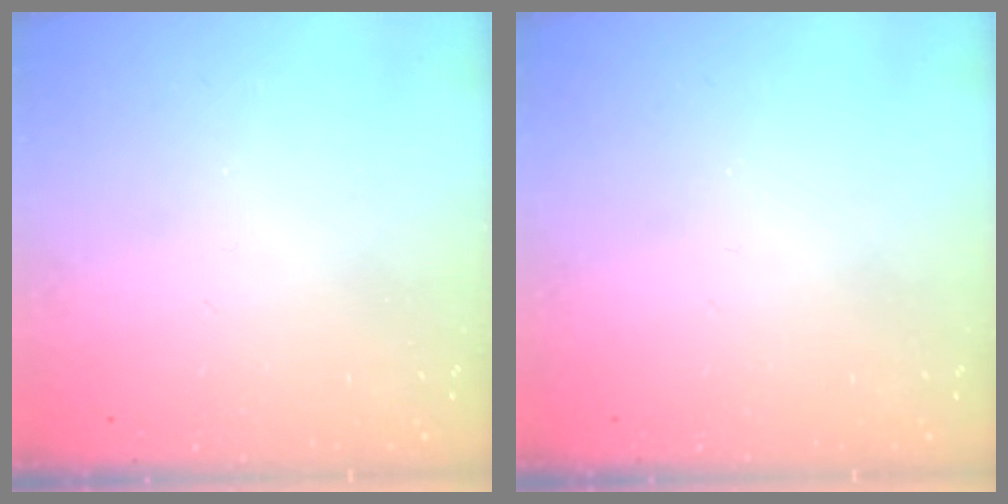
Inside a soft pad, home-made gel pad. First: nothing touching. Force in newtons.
{"total": 0.0}